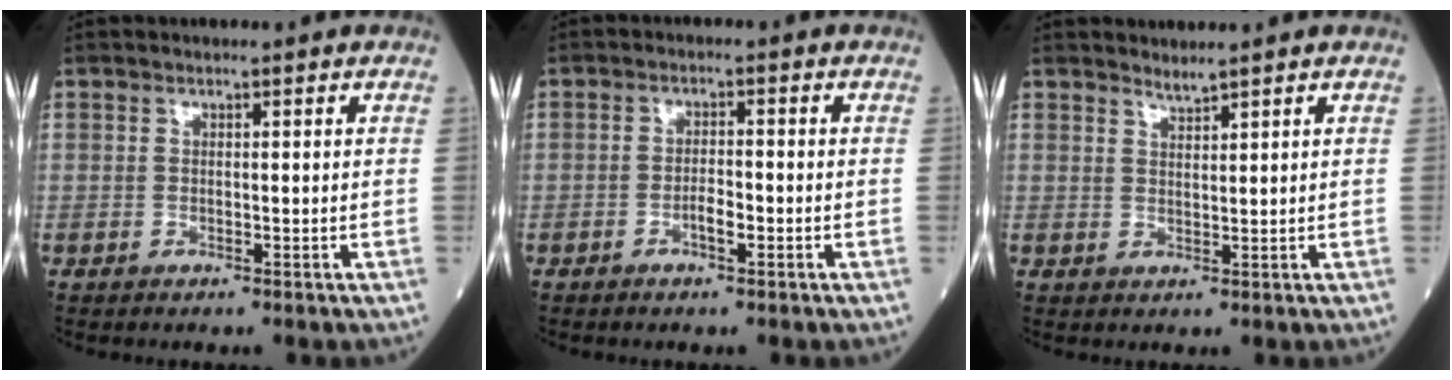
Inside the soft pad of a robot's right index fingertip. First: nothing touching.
{"total": 2.5, "force": [-1.2, 0.5, 2.2], "torque": [-0.035, 0.002, -0.022]}
{"total": 1.4, "force": [1.4, -0.3, 0.2], "torque": [-0.005, -0.007, 0.027]}